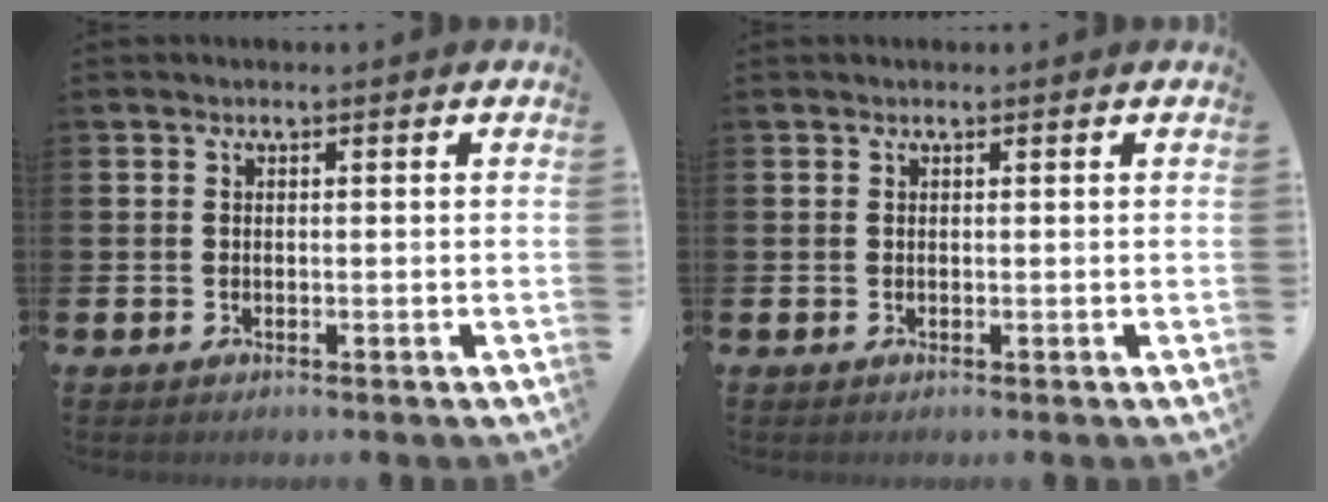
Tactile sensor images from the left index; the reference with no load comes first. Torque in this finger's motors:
{"motor_torque": [-0.13, -1.56, -0.18, -0.01]}